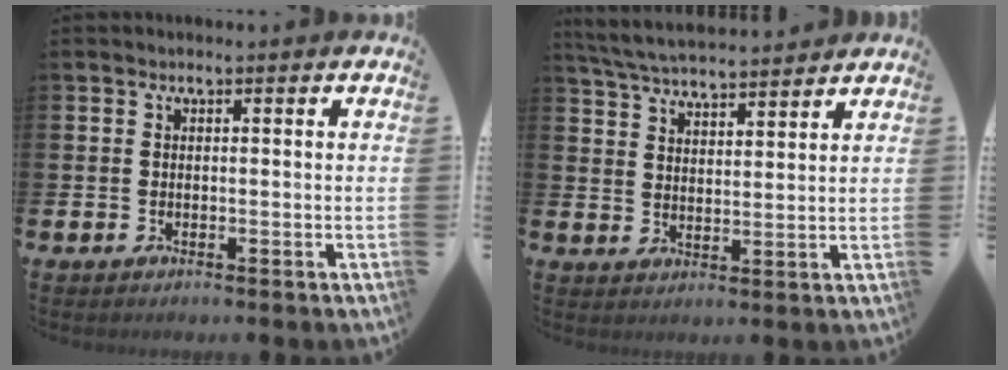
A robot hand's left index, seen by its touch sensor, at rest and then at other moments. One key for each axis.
{"total": 5.4, "fx": 5.3, "fy": 0.4, "fz": 0.8, "tx": -0.037, "ty": -0.029, "tz": 0.095}